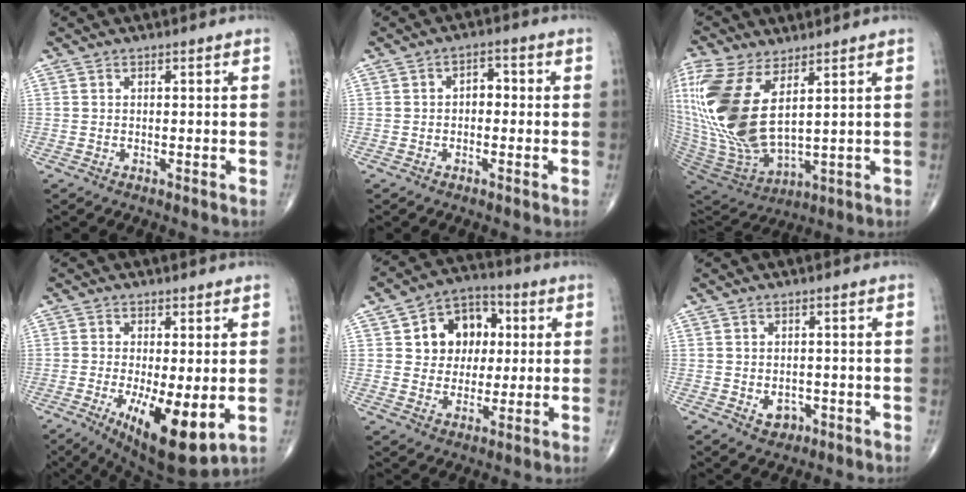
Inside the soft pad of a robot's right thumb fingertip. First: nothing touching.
{"total": 3.1, "force": [-0.1, 2.1, 2.3], "torque": [-0.021, 0.014, -0.010]}
{"total": 20.8, "force": [6.4, 9.7, 17.3], "torque": [-0.396, -0.034, 0.136]}
{"total": 12.9, "force": [-3.2, 4.3, 11.7], "torque": [-0.189, -0.026, -0.038]}
{"total": 12.2, "force": [2.7, 9.8, 6.8], "torque": [-0.051, 0.009, 0.040]}
{"total": 3.1, "force": [-1.0, 2.4, 1.7], "torque": [-0.010, 0.003, -0.007]}